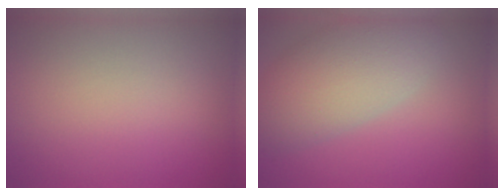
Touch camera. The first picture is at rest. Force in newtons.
{"total": 6.5, "press": 6.5, "slide": 0.4}